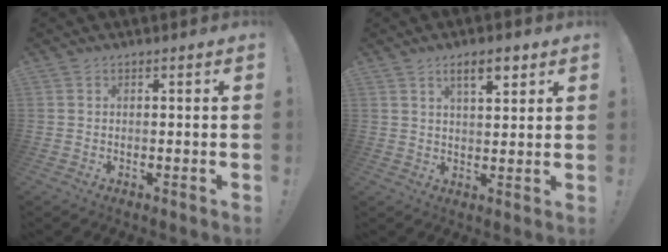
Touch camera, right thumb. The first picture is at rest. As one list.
[{"total": 6.6, "force": [4.0, 2.2, 4.8], "torque": [-0.063, -0.017, 0.064]}]